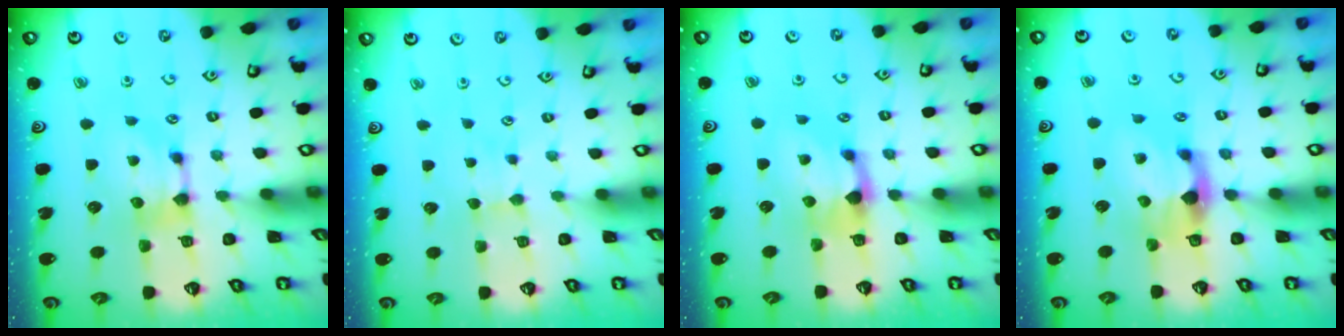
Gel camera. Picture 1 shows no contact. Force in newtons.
{"total": 1.9, "press": 1.9, "slide": 0.4}
{"total": 1.5, "press": 0.7, "slide": 1.3}
{"total": 3.0, "press": 2.6, "slide": 1.3}